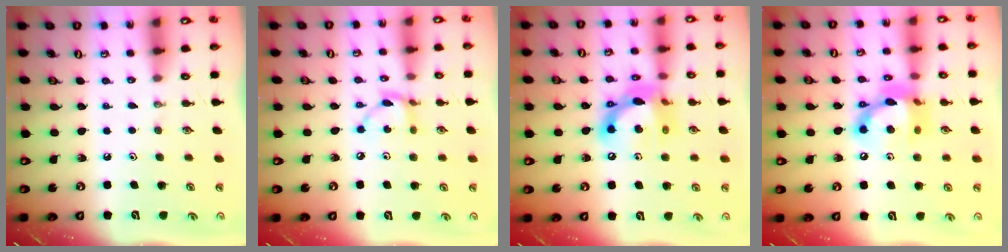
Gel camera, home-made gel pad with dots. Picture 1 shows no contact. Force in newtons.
{"total": 6.7, "press": 6.7, "slide": 0.2}
{"total": 14.7, "press": 14.7, "slide": 0.9}
{"total": 15.5, "press": 15.5, "slide": 1.5}